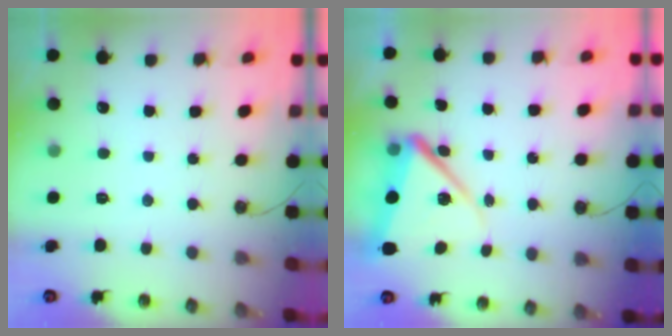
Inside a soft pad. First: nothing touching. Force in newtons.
{"total": 10.4, "press": 10.2, "slide": 1.9}